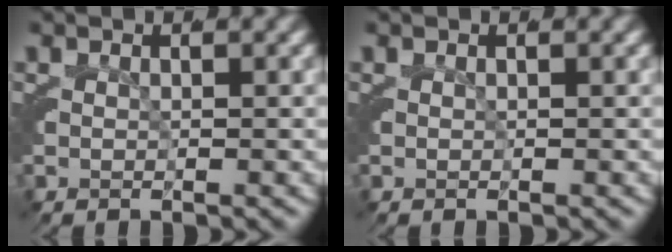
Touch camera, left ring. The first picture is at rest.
{"total": 0.0}